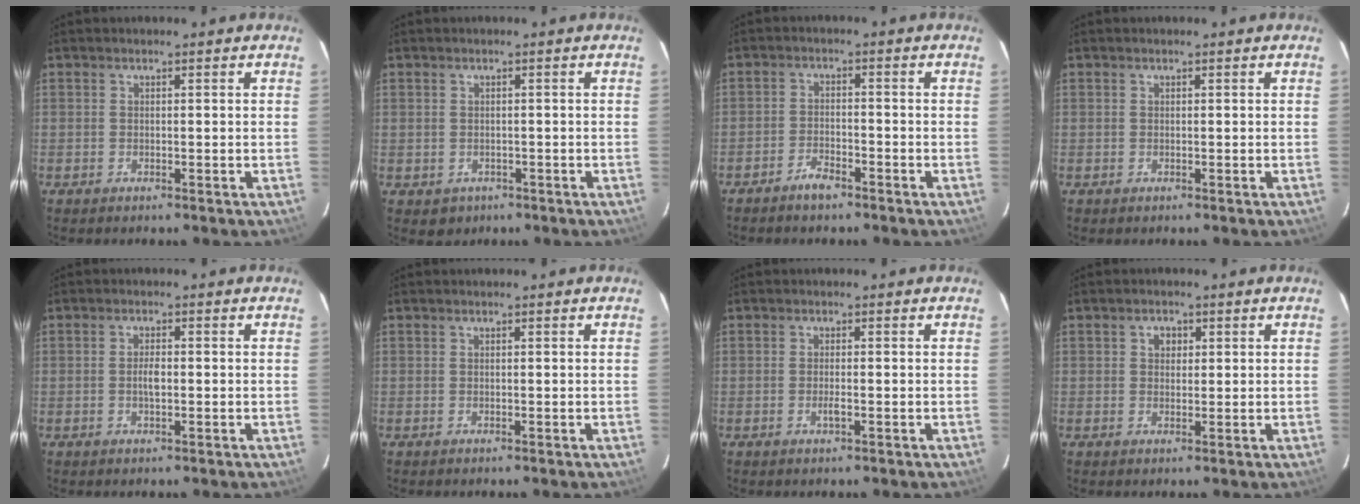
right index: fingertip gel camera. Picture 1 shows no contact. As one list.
[{"total": 2.8, "force": [-0.6, 2.7, 0.4], "torque": [-0.008, -0.001, 0.000]}, {"total": 3.5, "force": [-2.9, 1.1, 1.6], "torque": [-0.044, 0.004, -0.054]}, {"total": 0.5, "force": [-0.1, 0.5, -0.1], "torque": [0.002, 0.003, -0.001]}, {"total": 2.3, "force": [-0.3, 0.9, 2.0], "torque": [-0.038, 0.002, -0.006]}, {"total": 0.0}, {"total": 1.6, "force": [-0.6, 0.3, 1.4], "torque": [-0.028, -0.001, -0.011]}, {"total": 2.3, "force": [0.7, 1.9, 1.0], "torque": [-0.012, 0.009, 0.011]}]